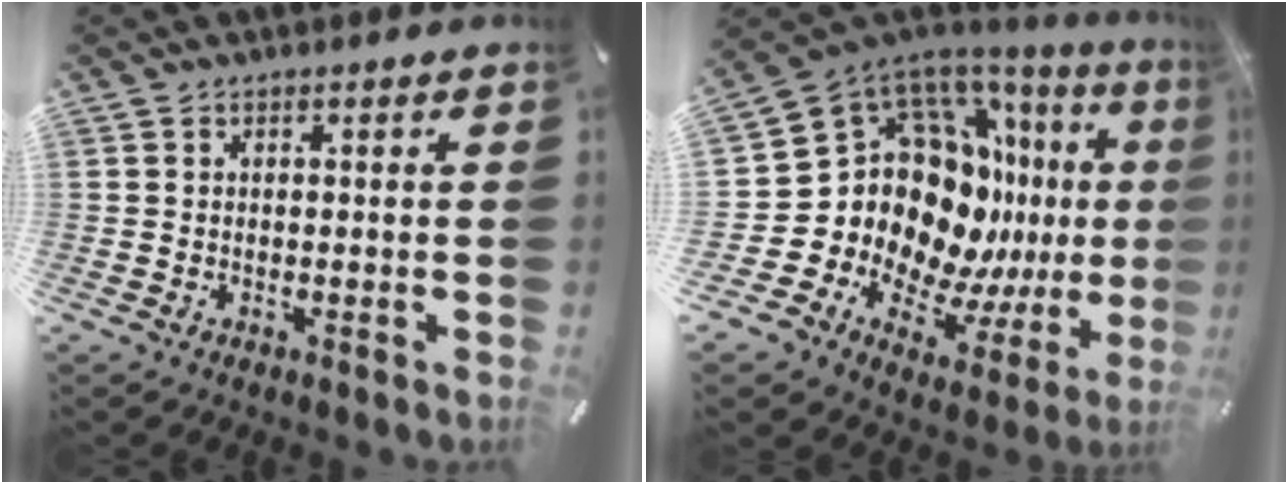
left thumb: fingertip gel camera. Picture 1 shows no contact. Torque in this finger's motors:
{"motor_torque": [0.30, 2.08, 1.25, 0.96, 0.15]}